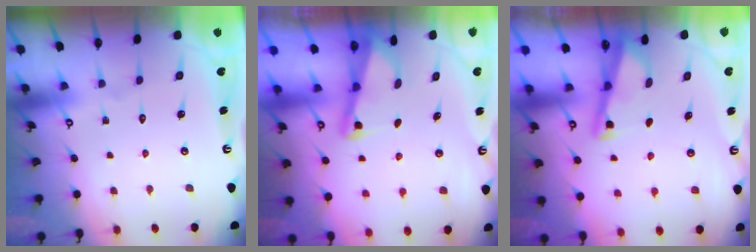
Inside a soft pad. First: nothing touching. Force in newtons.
{"total": 2.0, "press": 2.0, "slide": 0.4}
{"total": 3.0, "press": 3.0, "slide": 0.3}